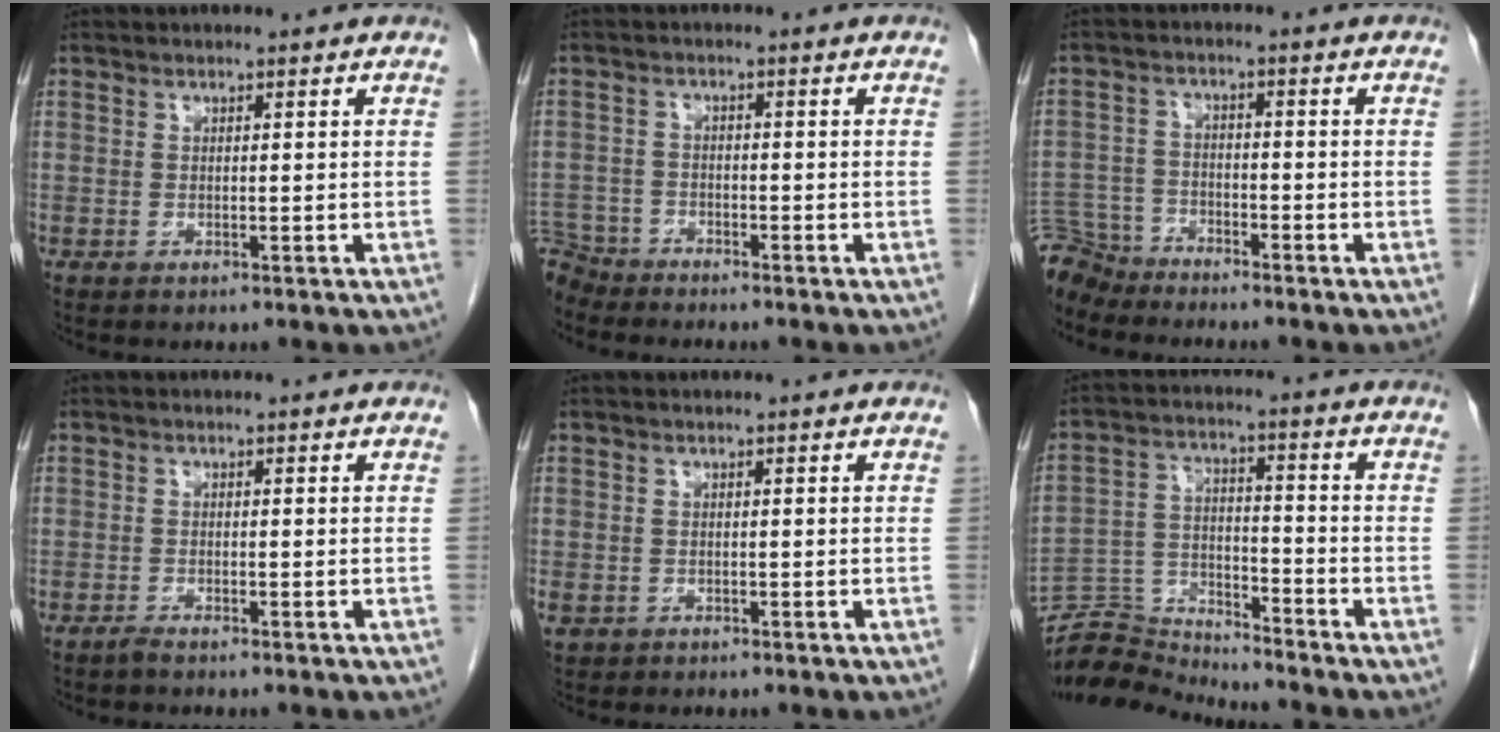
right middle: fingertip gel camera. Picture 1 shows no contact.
{"total": 5.0, "force": [-4.8, 1.1, -0.6], "torque": [0.019, -0.006, -0.094]}
{"total": 6.2, "force": [-6.0, 1.2, -0.4], "torque": [0.009, -0.002, -0.118]}
{"total": 1.0, "force": [-0.9, 0.0, 0.5], "torque": [-0.014, -0.002, -0.017]}
{"total": 1.6, "force": [-0.8, 1.3, 0.6], "torque": [-0.015, 0.001, -0.008]}
{"total": 8.3, "force": [-8.1, -0.5, -1.3], "torque": [0.021, 0.017, -0.151]}